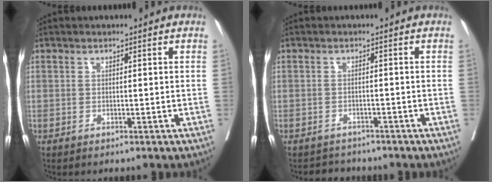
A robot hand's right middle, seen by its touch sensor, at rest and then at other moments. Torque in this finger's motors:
{"motor_torque": [0.17, -0.17, -0.02, 0.00]}